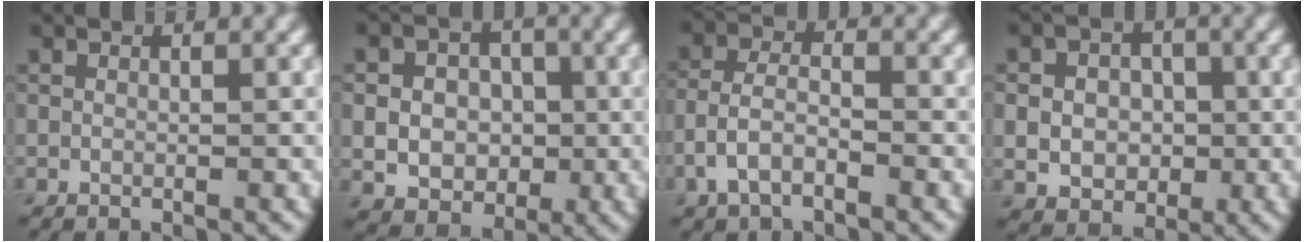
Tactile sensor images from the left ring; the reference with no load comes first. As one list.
[{"total": 6.4, "force": [0.0, 5.3, 3.6], "torque": [-0.053, 0.012, -0.013]}, {"total": 3.5, "force": [-1.9, 1.7, 2.5], "torque": [-0.050, 0.006, -0.044]}, {"total": 5.5, "force": [0.0, 4.5, 3.1], "torque": [-0.047, 0.006, -0.011]}]